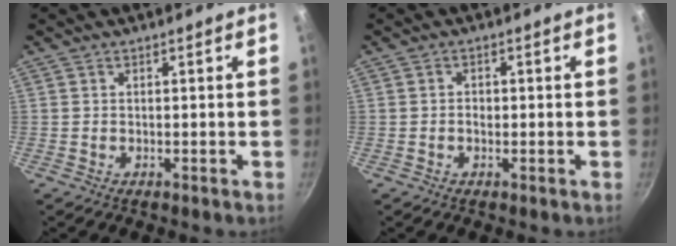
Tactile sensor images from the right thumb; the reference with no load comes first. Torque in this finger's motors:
{"motor_torque": [-0.25, 0.02, -0.05, 0.19, -0.02]}